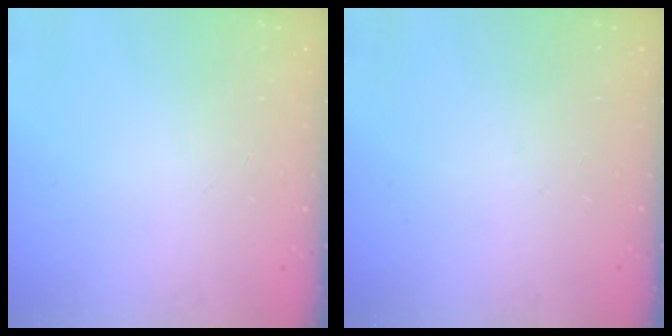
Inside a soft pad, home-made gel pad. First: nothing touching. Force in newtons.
{"total": 0.0}